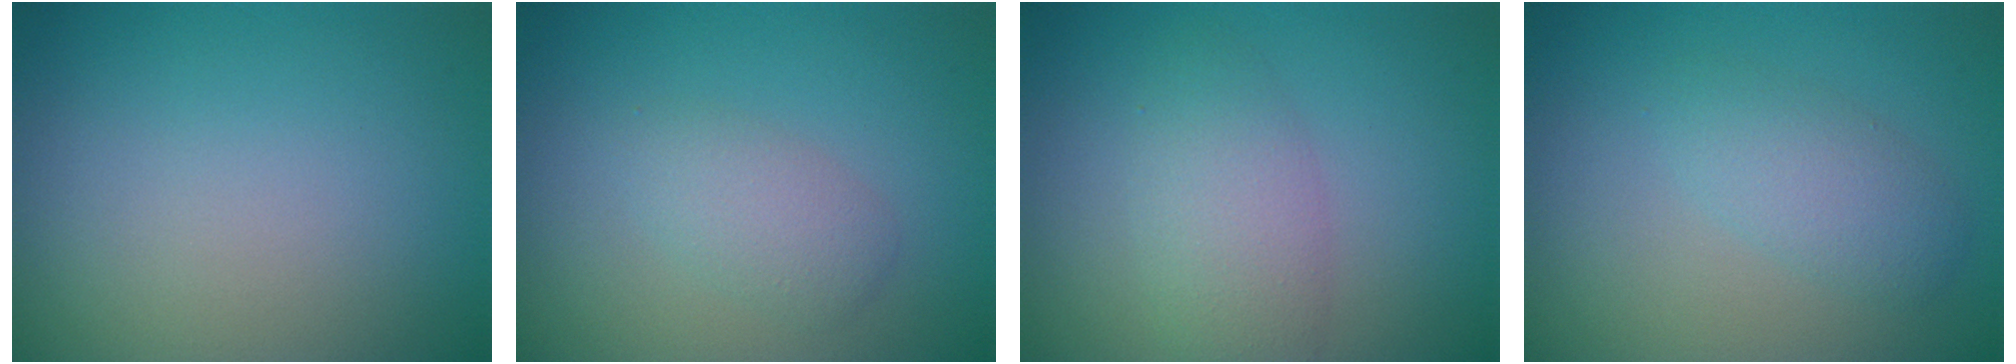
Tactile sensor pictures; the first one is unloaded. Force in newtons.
{"total": 2.0, "press": 2.0, "slide": 0.0}
{"total": 3.2, "press": 3.2, "slide": 0.3}
{"total": 2.5, "press": 2.5, "slide": 0.1}